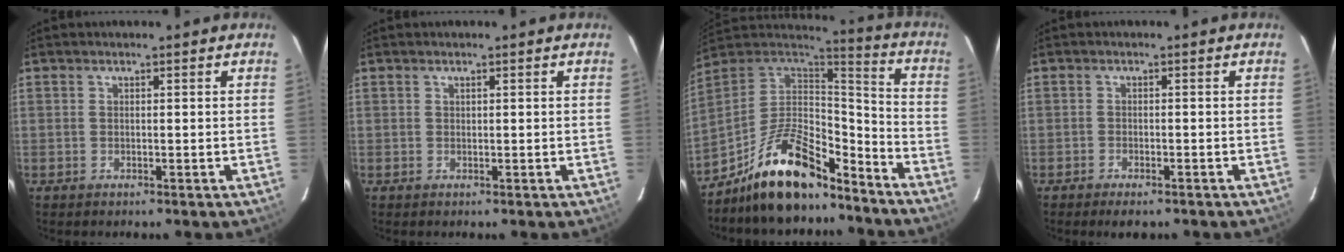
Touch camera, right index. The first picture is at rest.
{"total": 0.0}
{"total": 18.2, "force": [-13.0, 6.6, 10.8], "torque": [-0.218, 0.009, -0.225]}
{"total": 3.3, "force": [-2.5, 1.2, 1.8], "torque": [-0.043, -0.008, -0.041]}